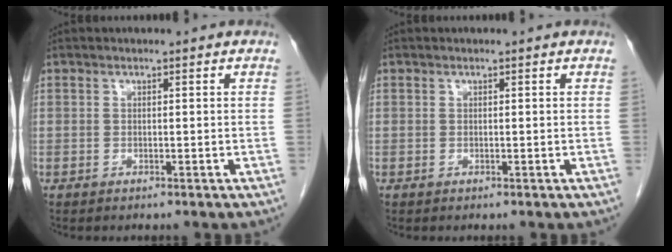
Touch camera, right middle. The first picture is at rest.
{"total": 0.0}